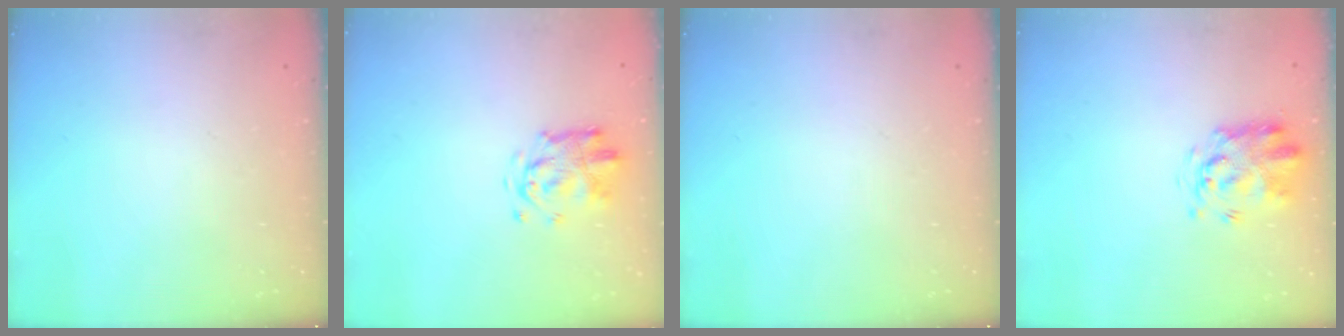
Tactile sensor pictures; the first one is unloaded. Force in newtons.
{"total": 3.5, "press": 3.5, "slide": 0.3}
{"total": 0.0}
{"total": 3.2, "press": 3.2, "slide": 0.8}